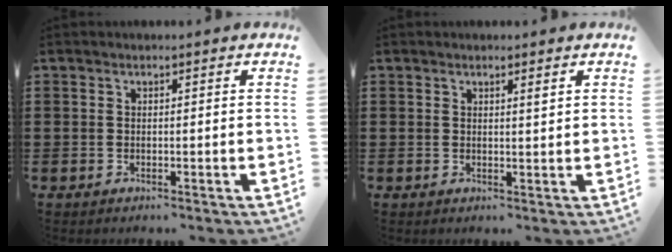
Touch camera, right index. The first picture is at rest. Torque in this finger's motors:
{"motor_torque": [-0.17, 0.21, 0.07, 0.00]}